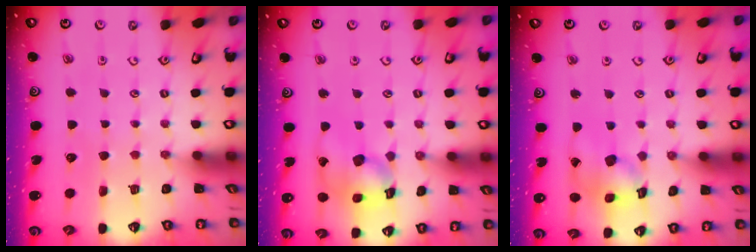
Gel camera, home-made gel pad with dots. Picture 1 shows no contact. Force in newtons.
{"total": 13.9, "press": 13.8, "slide": 1.8}
{"total": 12.0, "press": 11.9, "slide": 1.5}